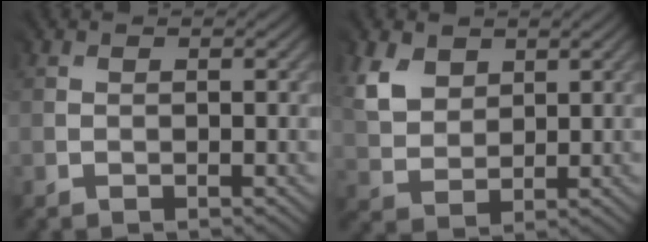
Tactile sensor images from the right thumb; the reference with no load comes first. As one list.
[{"total": 4.8, "force": [3.3, 3.3, 1.0], "torque": [-0.049, 0.004, 0.065]}]